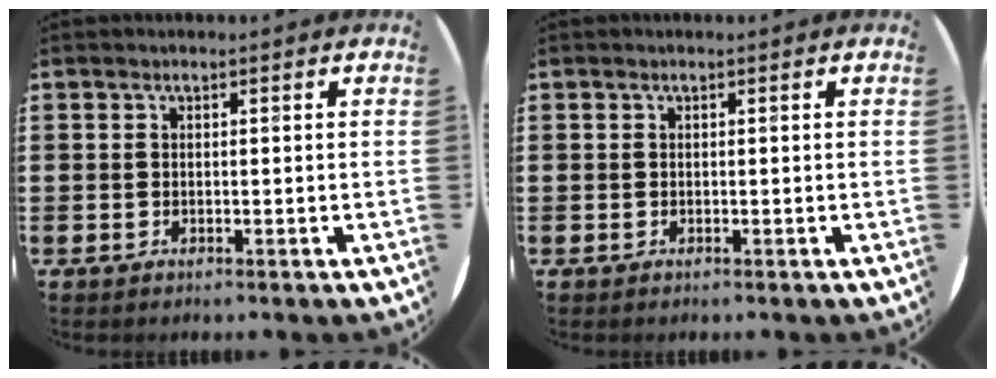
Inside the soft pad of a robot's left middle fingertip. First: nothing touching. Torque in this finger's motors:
{"motor_torque": [0.00, 0.00, 0.00, 0.00]}